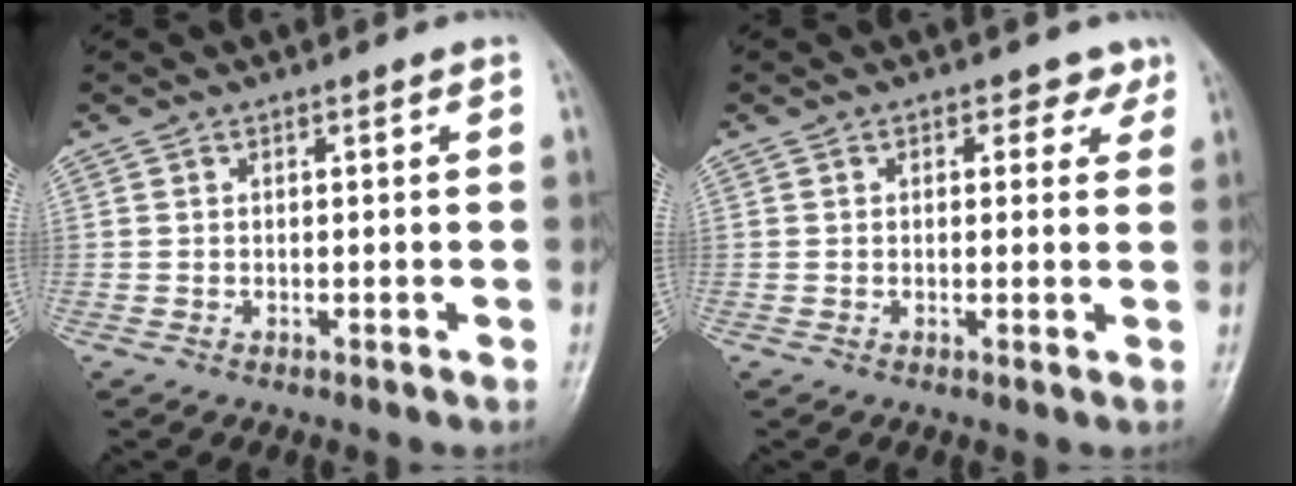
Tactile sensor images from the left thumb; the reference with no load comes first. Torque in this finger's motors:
{"motor_torque": [-0.14, -0.08, -0.25, 0.14, 0.04]}